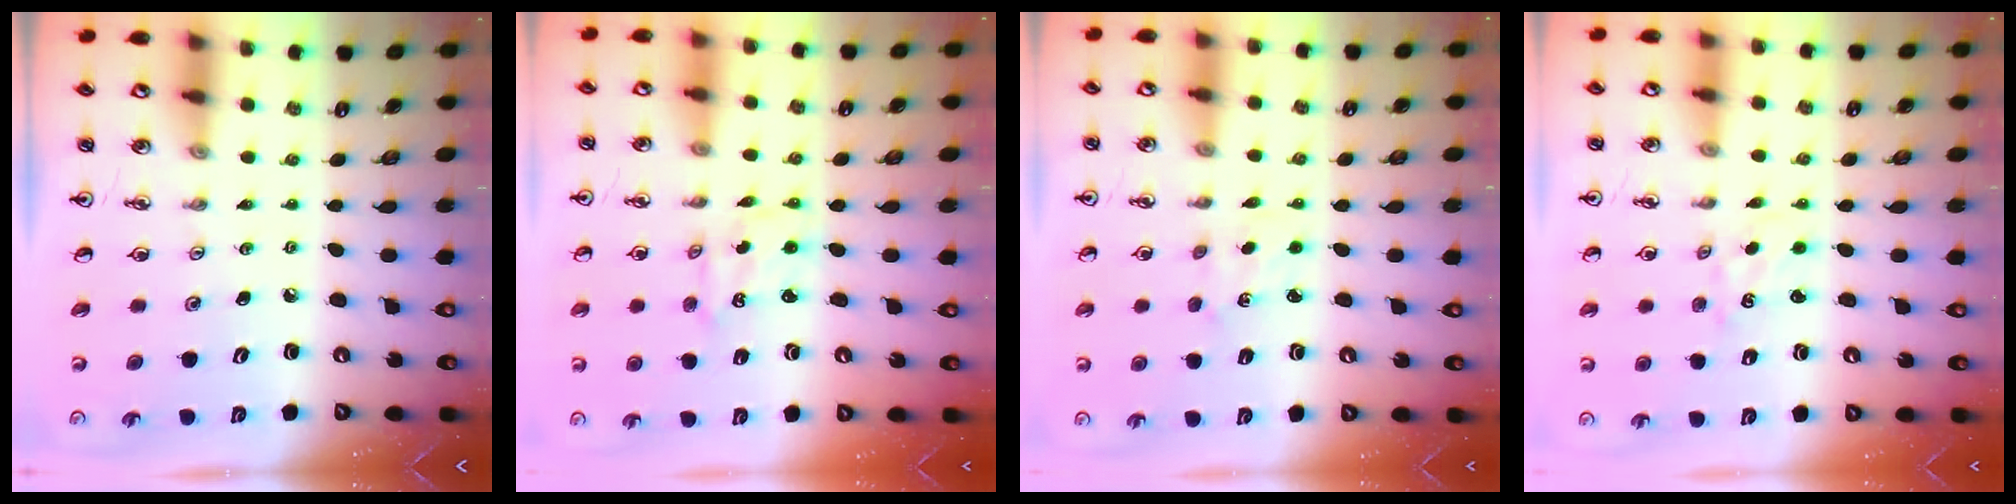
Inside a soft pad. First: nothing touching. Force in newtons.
{"total": 1.2, "press": 1.2, "slide": 0.1}
{"total": 2.3, "press": 2.2, "slide": 0.3}
{"total": 2.3, "press": 2.3, "slide": 0.4}